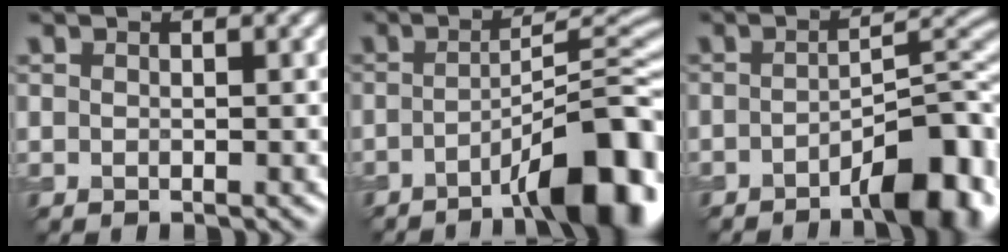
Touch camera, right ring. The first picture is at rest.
{"total": 10.3, "force": [-5.0, 2.1, 8.7], "torque": [-0.107, 0.019, -0.070]}
{"total": 7.2, "force": [-4.0, 1.6, 5.7], "torque": [-0.073, 0.017, -0.052]}